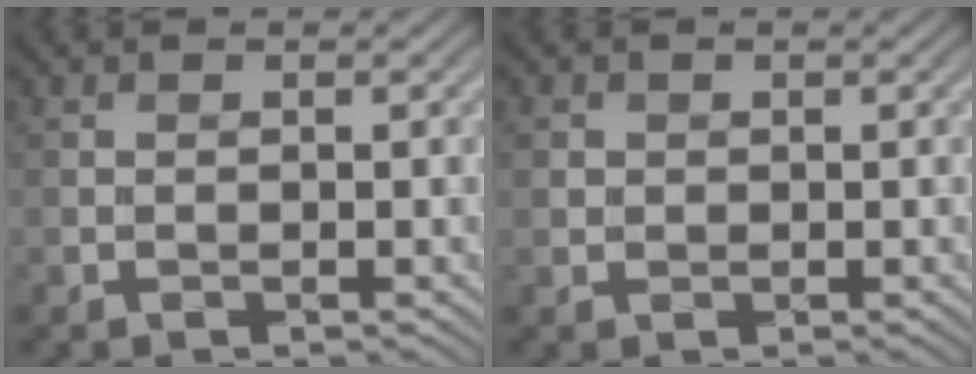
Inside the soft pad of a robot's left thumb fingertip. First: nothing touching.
{"total": 1.3, "force": [0.3, 1.2, 0.3], "torque": [-0.004, -0.005, 0.006]}